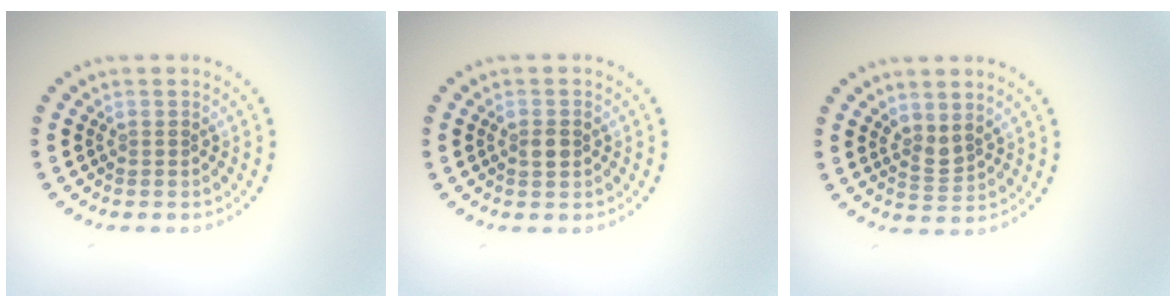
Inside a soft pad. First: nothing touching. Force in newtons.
{"total": 1.3, "press": 1.3, "slide": 0.2}
{"total": 1.9, "press": 1.4, "slide": 1.2}